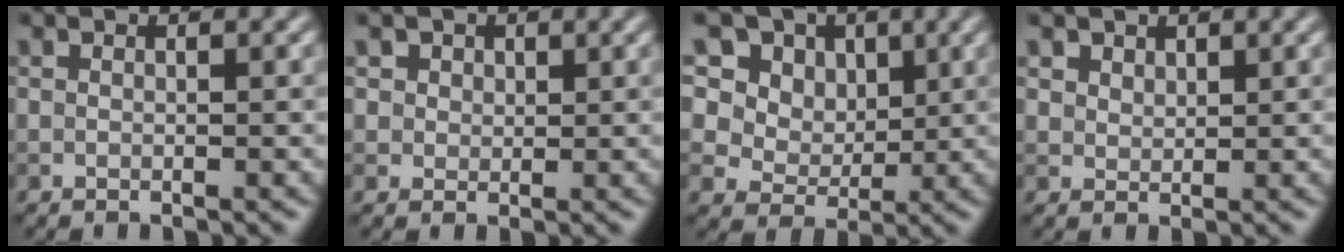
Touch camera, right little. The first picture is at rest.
{"total": 2.9, "force": [1.6, 2.1, 1.0], "torque": [-0.026, 0.003, 0.029]}
{"total": 17.9, "force": [9.5, 12.7, 8.3], "torque": [-0.213, 0.052, 0.167]}
{"total": 1.9, "force": [1.4, 1.2, 0.5], "torque": [-0.019, -0.009, 0.035]}